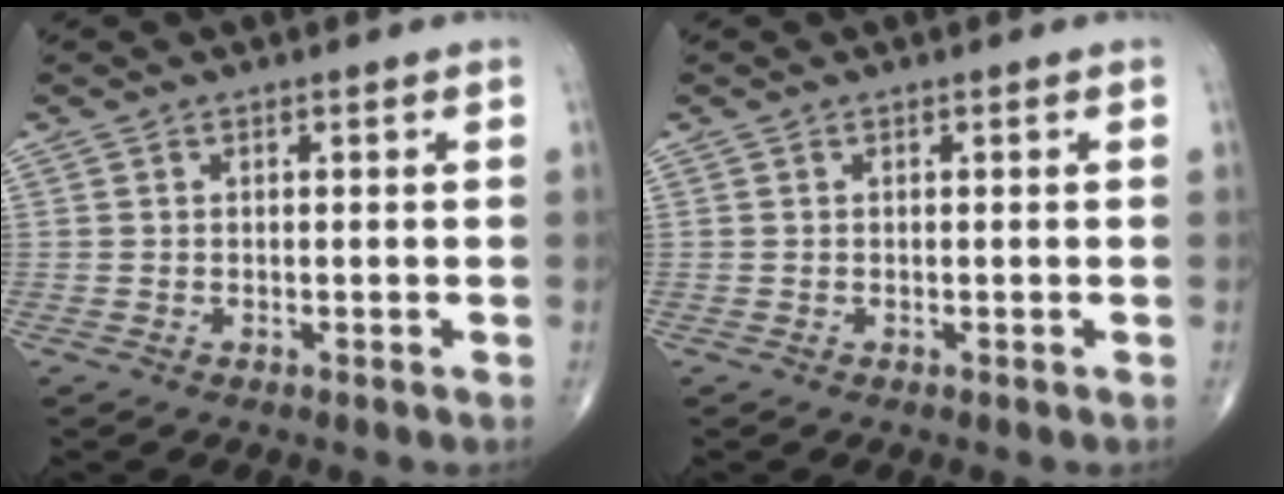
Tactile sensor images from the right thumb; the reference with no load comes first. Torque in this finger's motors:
{"motor_torque": [0.00, 0.00, -0.04, 0.00, 0.00]}